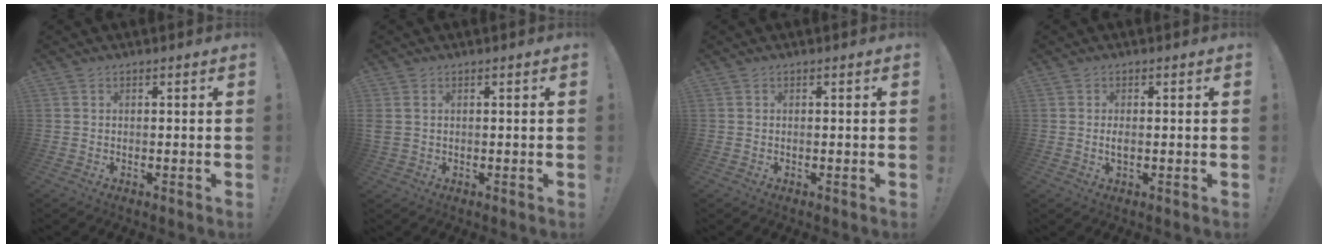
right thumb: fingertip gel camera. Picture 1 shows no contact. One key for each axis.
{"total": 1.7, "fx": 0.6, "fy": 1.0, "fz": 1.3, "tx": -0.026, "ty": 0.003, "tz": 0.012}
{"total": 0.0}
{"total": 1.8, "fx": -0.3, "fy": 0.7, "fz": 1.6, "tx": -0.023, "ty": -0.001, "tz": -0.006}